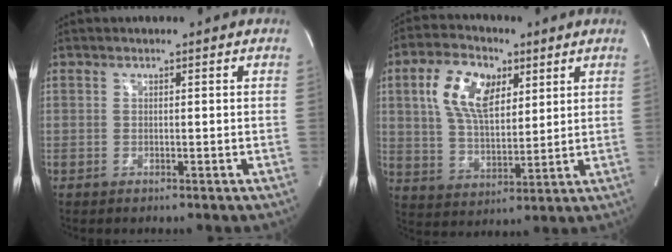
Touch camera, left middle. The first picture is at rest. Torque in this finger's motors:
{"motor_torque": [0.98, -0.95, 0.21, 0.08]}